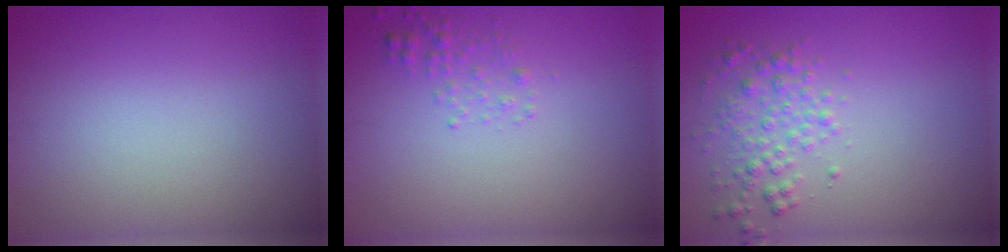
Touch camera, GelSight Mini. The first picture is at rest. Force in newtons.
{"total": 1.3, "press": 1.3, "slide": 0.1}
{"total": 2.5, "press": 2.5, "slide": 0.1}